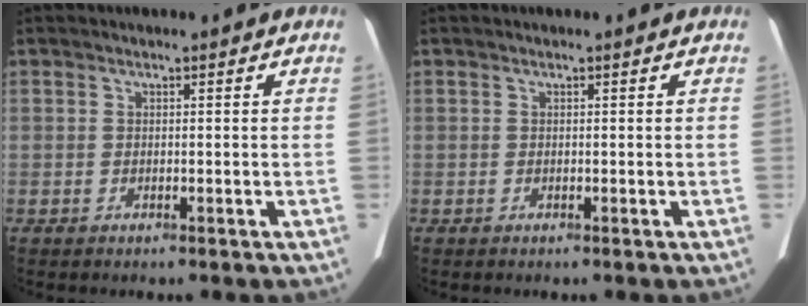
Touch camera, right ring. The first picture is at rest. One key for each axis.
{"total": 0.0}